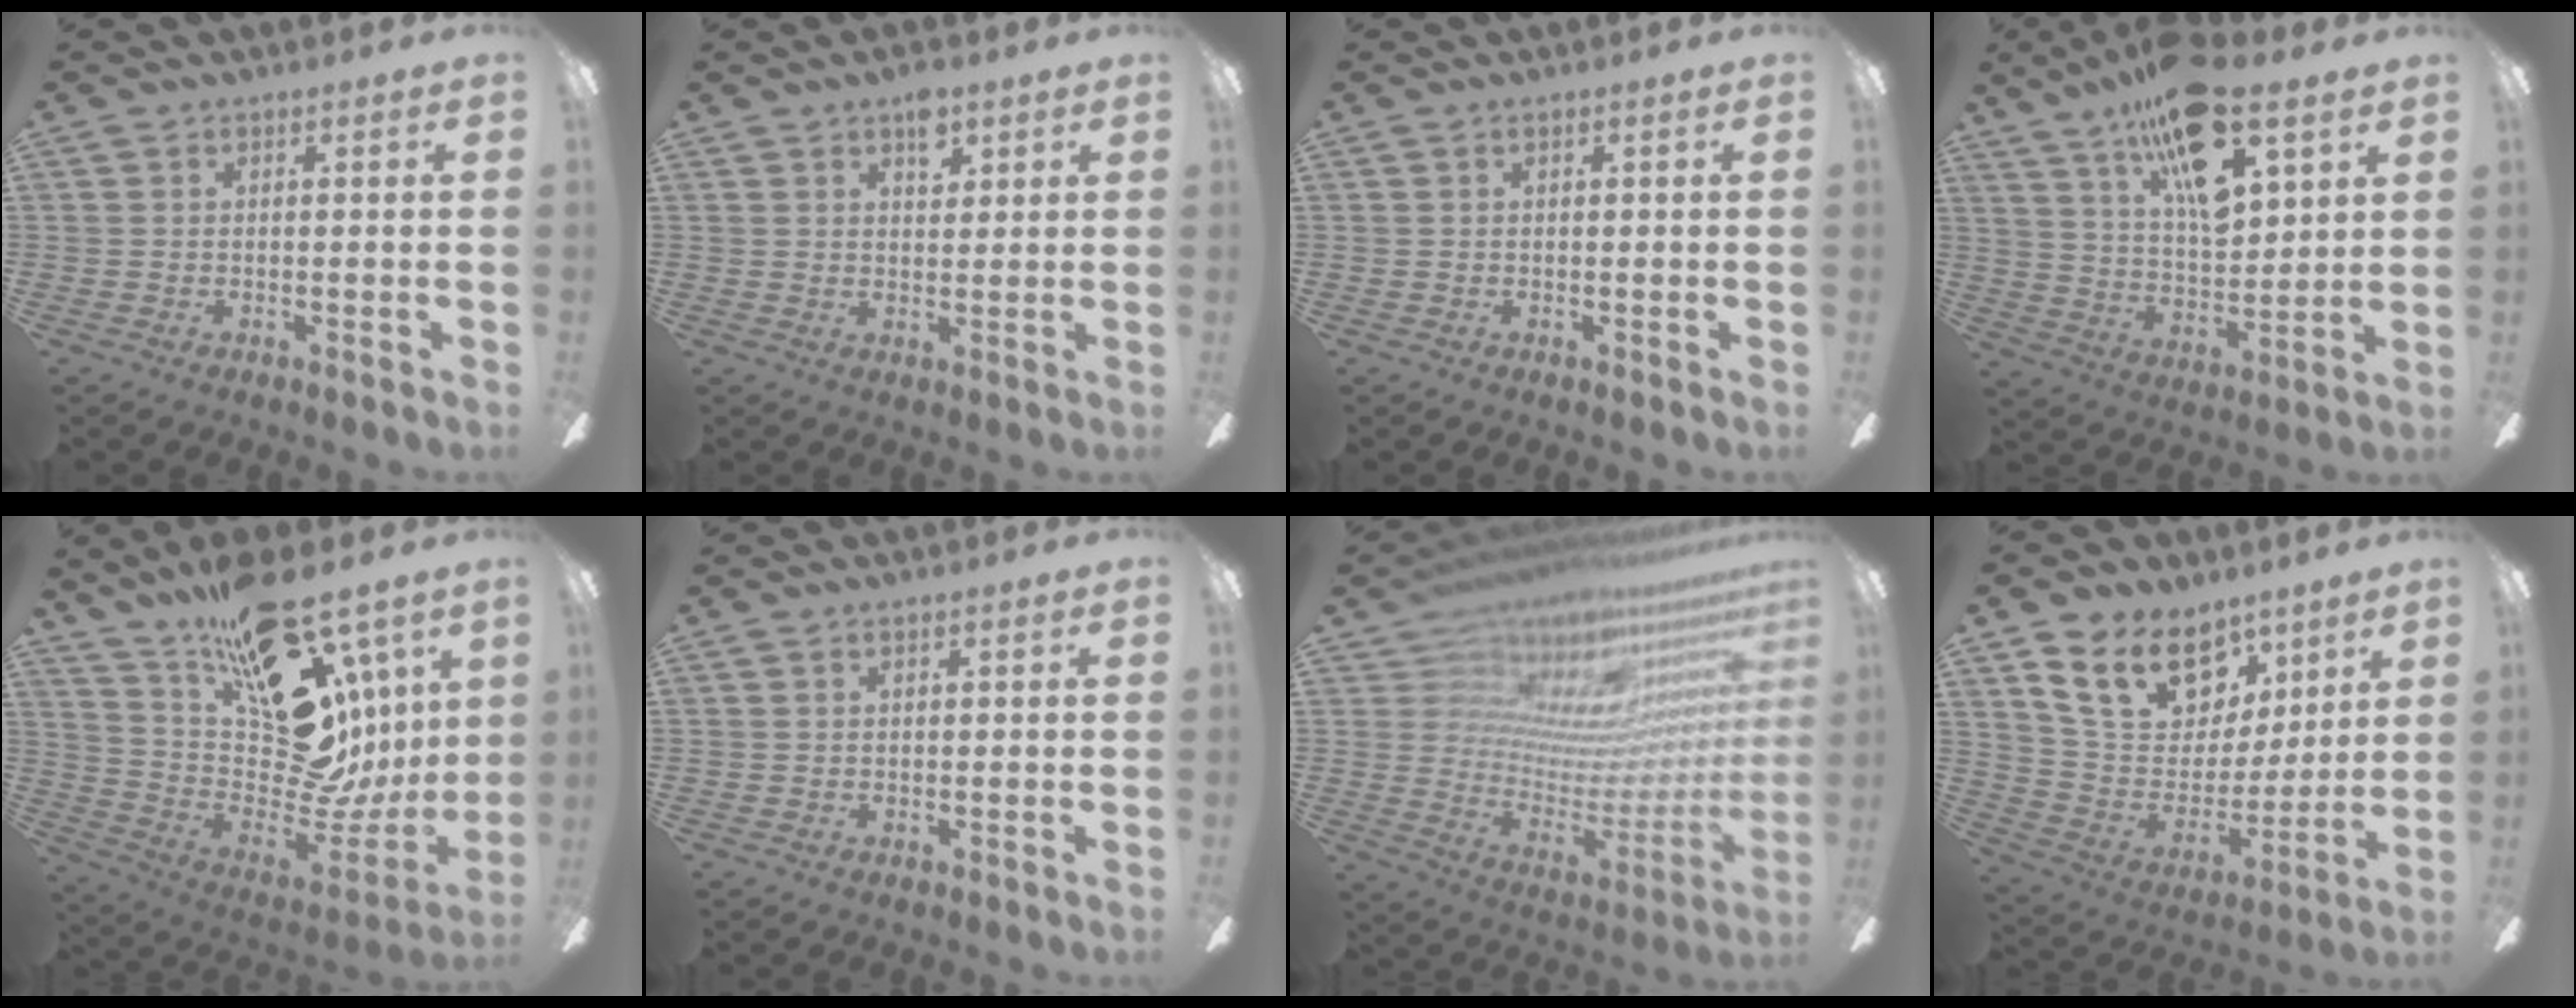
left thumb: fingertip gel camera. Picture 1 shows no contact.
{"total": 5.4, "force": [3.3, 2.8, 3.2], "torque": [-0.029, -0.014, 0.051]}
{"total": 0.0}
{"total": 20.2, "force": [12.5, 7.7, 13.8], "torque": [-0.227, -0.059, 0.212]}
{"total": 25.1, "force": [12.7, 12.6, 17.6], "torque": [-0.259, -0.114, 0.241]}
{"total": 0.0}
{"total": 18.4, "force": [15.8, 8.3, 4.4], "torque": [-0.077, -0.143, 0.294]}
{"total": 20.0, "force": [12.1, 13.0, 9.2], "torque": [-0.155, -0.059, 0.225]}